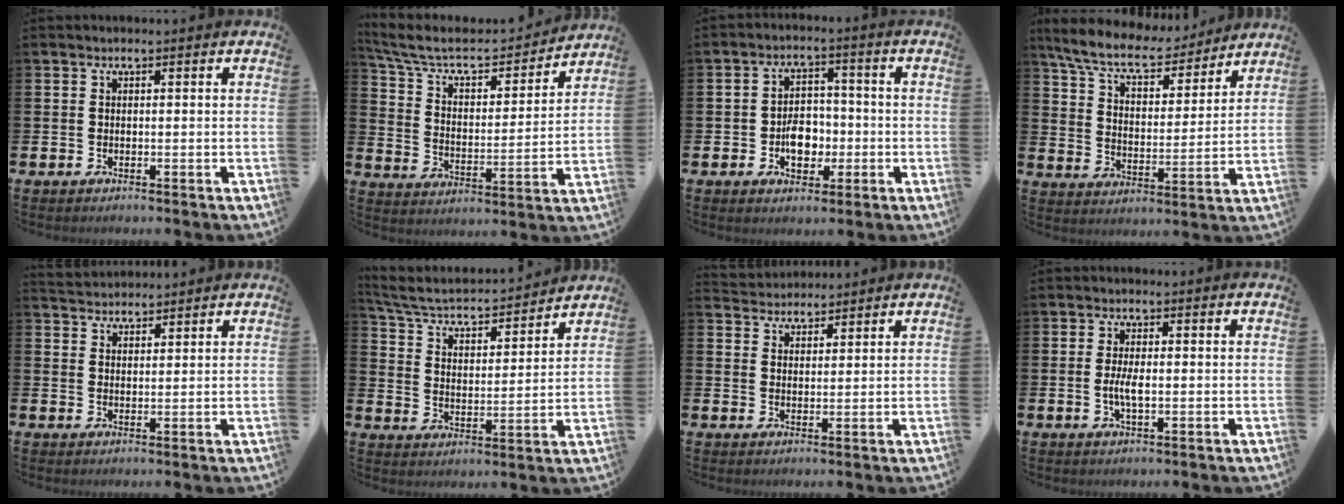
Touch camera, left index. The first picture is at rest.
{"total": 8.1, "force": [6.9, 3.1, 2.9], "torque": [-0.099, -0.043, 0.117]}
{"total": 4.9, "force": [-1.3, 3.6, 3.1], "torque": [-0.046, 0.003, -0.030]}
{"total": 8.7, "force": [7.8, 2.2, 3.1], "torque": [-0.094, -0.050, 0.136]}
{"total": 3.1, "force": [3.0, 0.6, -0.2], "torque": [-0.006, -0.011, 0.057]}
{"total": 5.2, "force": [4.7, 1.5, 1.5], "torque": [-0.062, -0.041, 0.074]}
{"total": 3.4, "force": [3.3, 0.8, -0.5], "torque": [-0.011, -0.009, 0.063]}
{"total": 3.0, "force": [-0.3, 1.1, 2.8], "torque": [-0.051, 0.002, -0.007]}